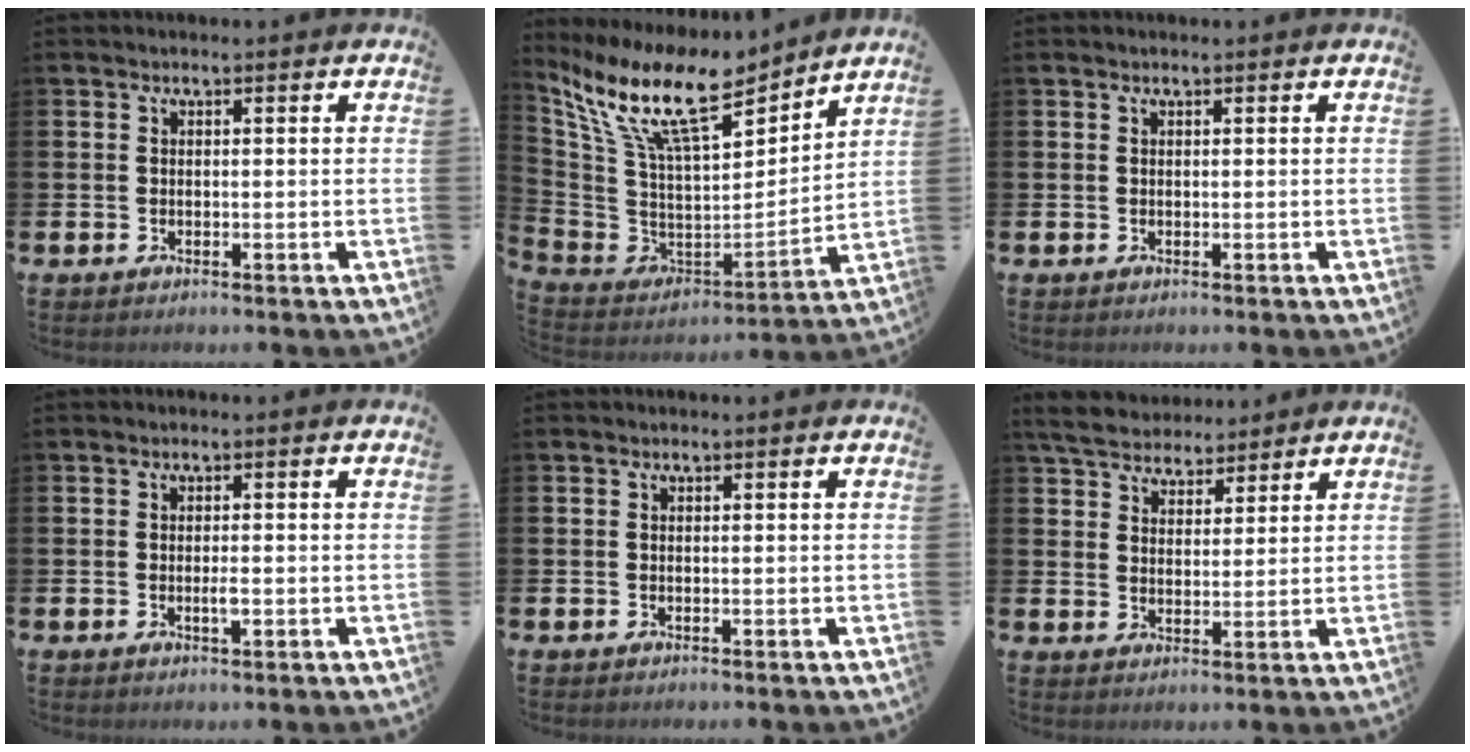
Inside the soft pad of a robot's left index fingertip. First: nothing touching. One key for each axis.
{"total": 12.8, "fx": 9.9, "fy": 3.9, "fz": 7.1, "tx": -0.186, "ty": -0.062, "tz": 0.172}
{"total": 0.0}
{"total": 1.3, "fx": -0.5, "fy": 0.3, "fz": 1.2, "tx": -0.016, "ty": -0.004, "tz": -0.010}
{"total": 0.0}
{"total": 5.4, "fx": 5.2, "fy": 1.6, "fz": 0.7, "tx": -0.036, "ty": -0.020, "tz": 0.094}